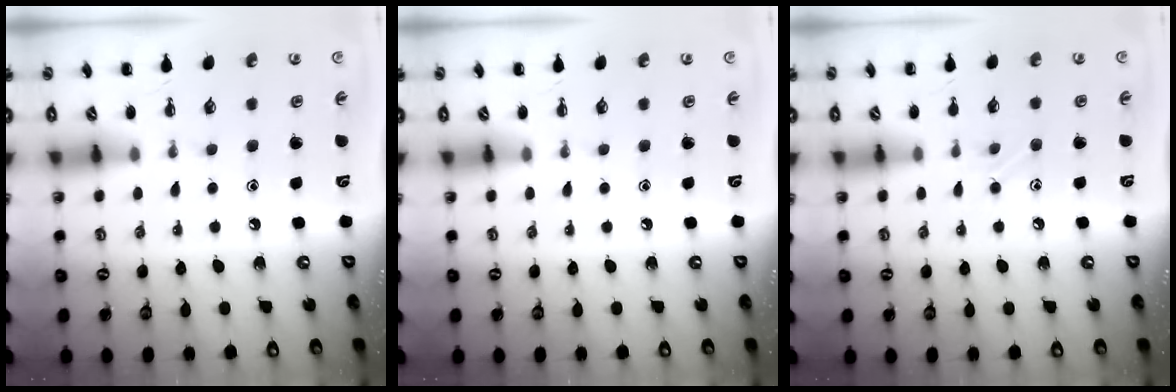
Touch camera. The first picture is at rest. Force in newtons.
{"total": 0.0}
{"total": 6.3, "press": 6.0, "slide": 1.9}